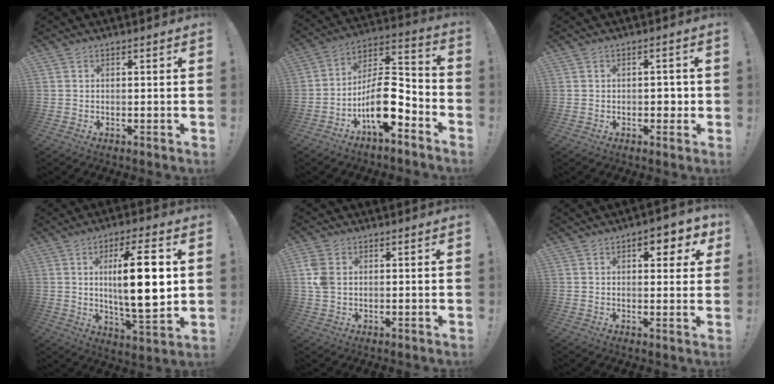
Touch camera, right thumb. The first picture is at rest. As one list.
[{"total": 15.0, "force": [-6.6, 7.5, 11.2], "torque": [-0.186, 0.036, -0.104]}, {"total": 2.9, "force": [-0.6, 2.2, 1.7], "torque": [-0.021, 0.007, -0.013]}, {"total": 17.6, "force": [2.8, 4.6, 16.8], "torque": [-0.271, -0.014, 0.026]}, {"total": 5.7, "force": [1.4, 4.0, 3.7], "torque": [-0.076, -0.005, 0.024]}, {"total": 6.1, "force": [2.6, 3.2, 4.5], "torque": [-0.036, -0.009, 0.037]}]